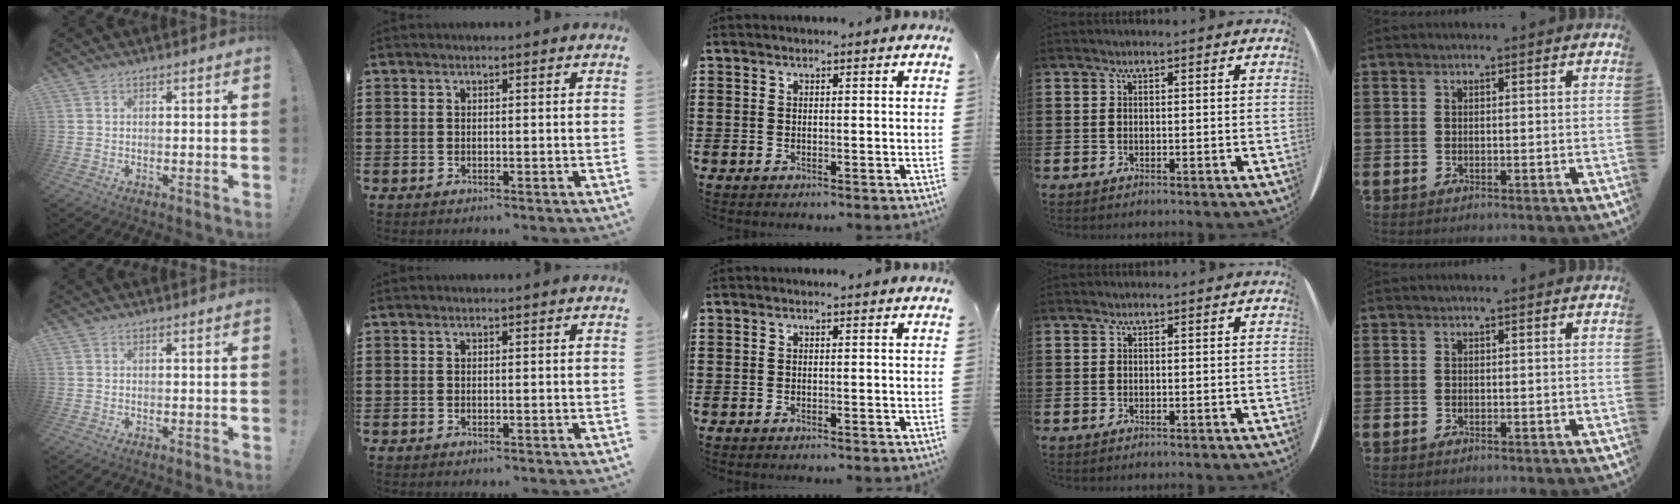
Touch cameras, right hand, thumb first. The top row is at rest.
{}